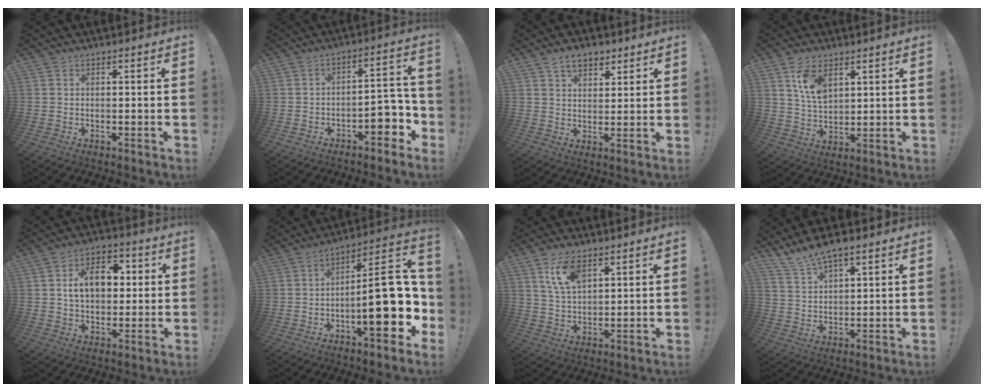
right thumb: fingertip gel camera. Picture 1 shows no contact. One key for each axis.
{"total": 8.9, "fx": -4.1, "fy": 4.7, "fz": 6.4, "tx": -0.062, "ty": 0.014, "tz": -0.067}
{"total": 7.1, "fx": 4.5, "fy": 4.3, "fz": 3.4, "tx": -0.051, "ty": -0.012, "tz": 0.082}
{"total": 9.0, "fx": 4.7, "fy": 5.0, "fz": 5.8, "tx": -0.098, "ty": -0.015, "tz": 0.089}
{"total": 12.2, "fx": 2.0, "fy": 8.5, "fz": 8.5, "tx": -0.125, "ty": 0.013, "tz": 0.038}
{"total": 22.6, "fx": -3.9, "fy": 8.0, "fz": 20.8, "tx": -0.280, "ty": 0.024, "tz": -0.052}
{"total": 9.3, "fx": 5.3, "fy": 4.4, "fz": 6.3, "tx": -0.116, "ty": -0.011, "tz": 0.099}
{"total": 7.7, "fx": 6.4, "fy": 2.1, "fz": 3.7, "tx": -0.071, "ty": -0.034, "tz": 0.119}